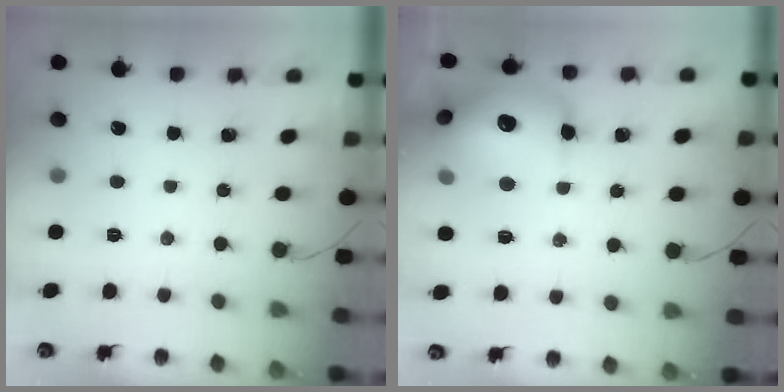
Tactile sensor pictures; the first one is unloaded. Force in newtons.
{"total": 20.1, "press": 20.0, "slide": 2.5}